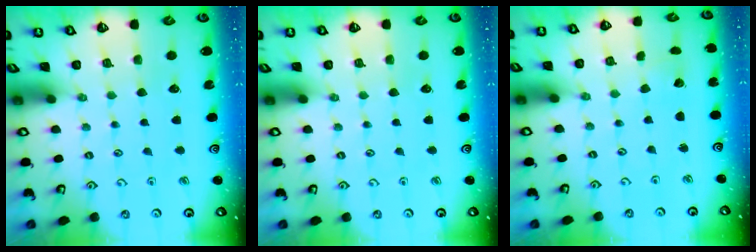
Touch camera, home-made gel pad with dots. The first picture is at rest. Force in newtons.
{"total": 0.0}
{"total": 1.8, "press": 1.8, "slide": 0.1}